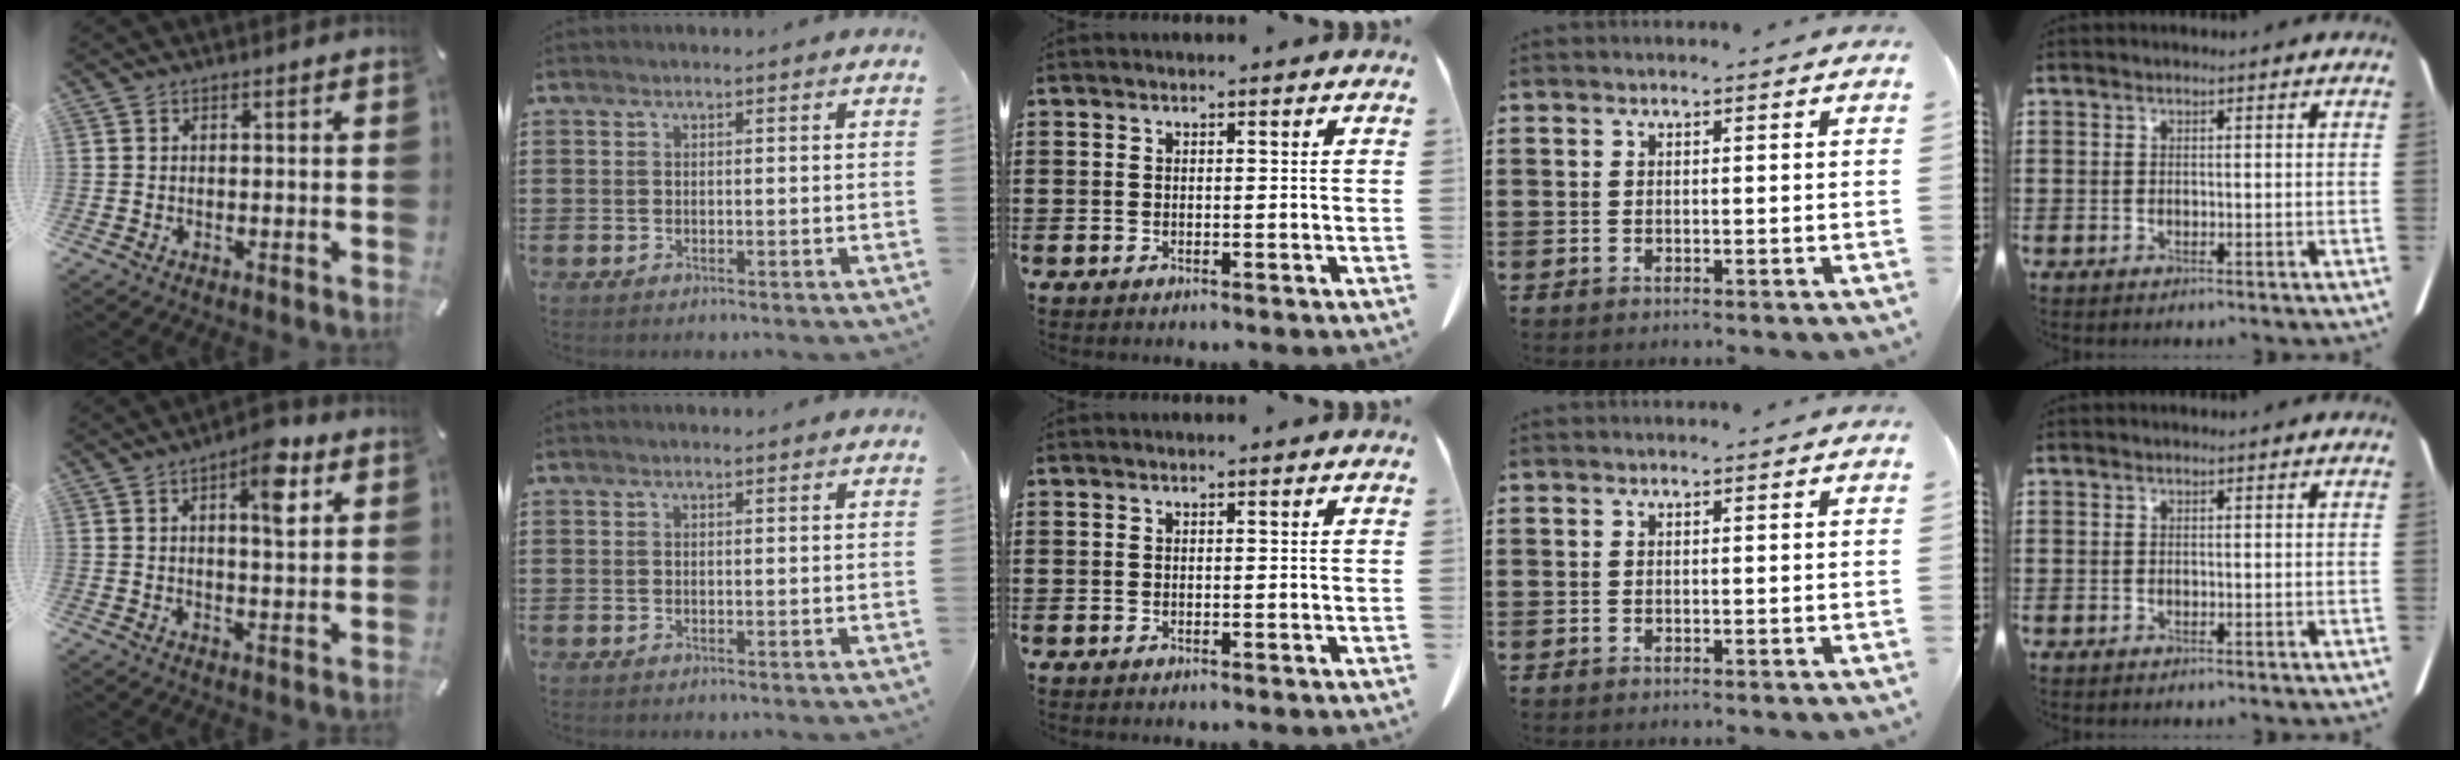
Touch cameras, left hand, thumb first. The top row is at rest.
{"thumb": {"total": 8.5, "force": [3.9, 3.2, 6.8], "torque": [-0.093, -0.014, 0.057]}, "index": {"total": 0.6, "force": [0.3, 0.0, 0.4], "torque": [-0.009, 0.001, 0.007]}}